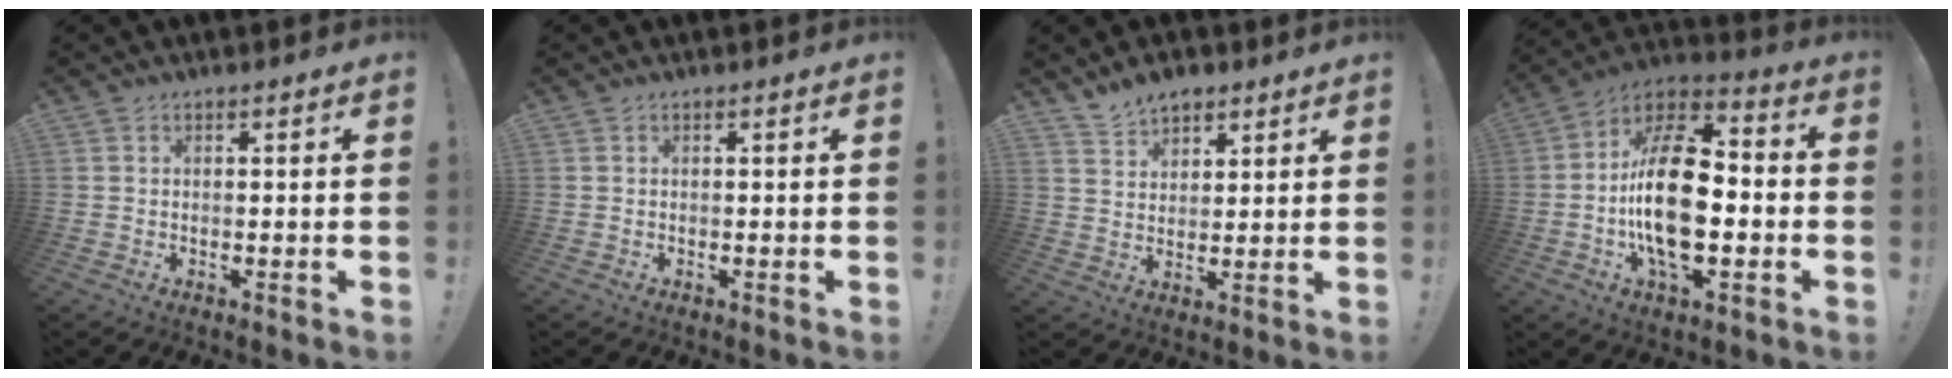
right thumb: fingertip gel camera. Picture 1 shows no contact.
{"total": 0.0}
{"total": 6.6, "force": [5.4, 3.6, 1.5], "torque": [-0.029, -0.027, 0.102]}
{"total": 22.2, "force": [-3.3, 11.5, 18.6], "torque": [-0.343, 0.011, -0.057]}